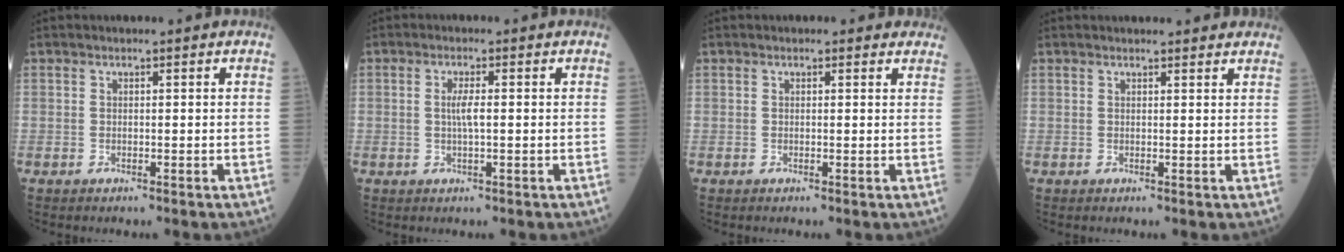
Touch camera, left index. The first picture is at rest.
{"total": 2.3, "force": [0.1, 0.1, 2.3], "torque": [-0.047, 0.000, 0.002]}
{"total": 1.9, "force": [1.6, 0.9, 0.4], "torque": [-0.002, 0.004, 0.007]}
{"total": 6.9, "force": [6.4, 1.4, 2.3], "torque": [-0.025, 0.025, 0.069]}